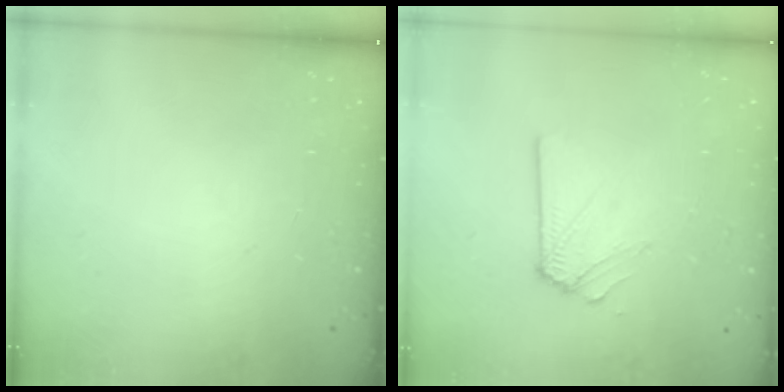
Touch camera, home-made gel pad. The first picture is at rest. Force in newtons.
{"total": 2.9, "press": 2.8, "slide": 0.5}